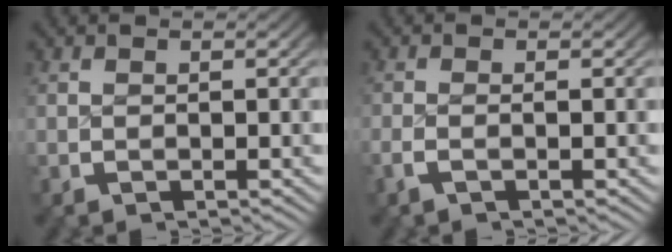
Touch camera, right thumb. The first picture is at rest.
{"total": 1.3, "force": [-0.8, 0.5, 1.0], "torque": [-0.028, -0.002, -0.017]}